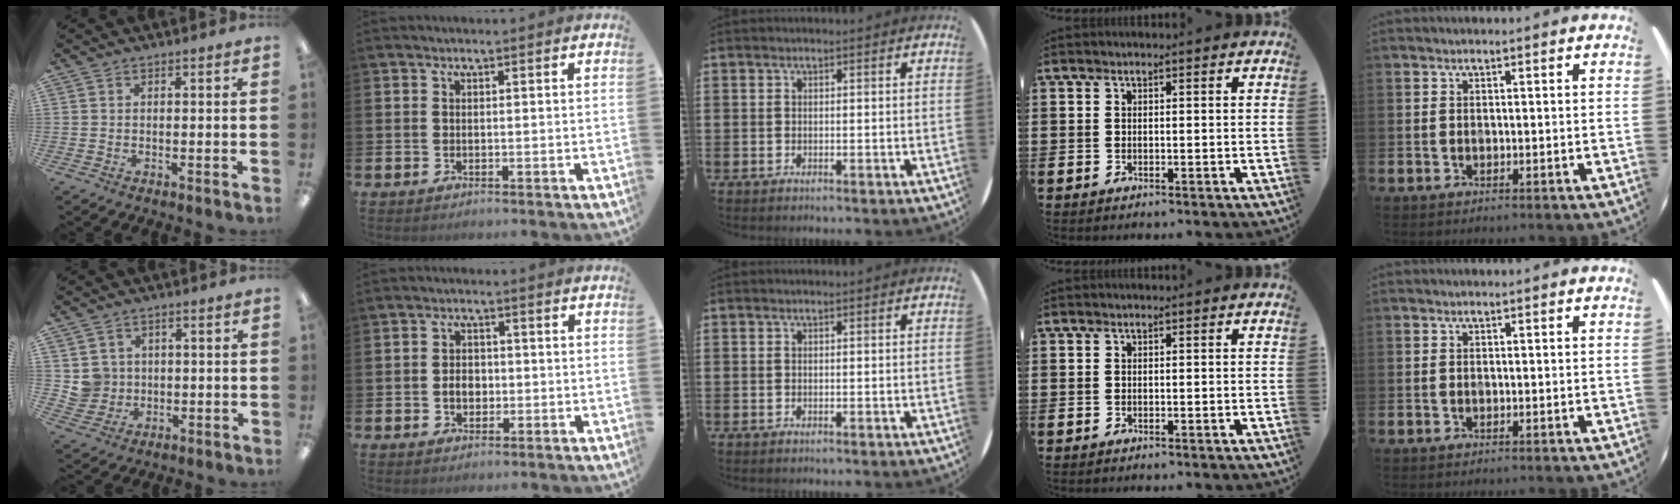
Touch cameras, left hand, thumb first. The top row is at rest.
{"thumb": {"total": 4.8, "force": [1.0, 4.8, 0.0], "torque": [0.000, 0.003, 0.020]}, "index": {"total": 2.8, "force": [-0.7, 2.1, 1.7], "torque": [-0.017, -0.002, -0.020]}}